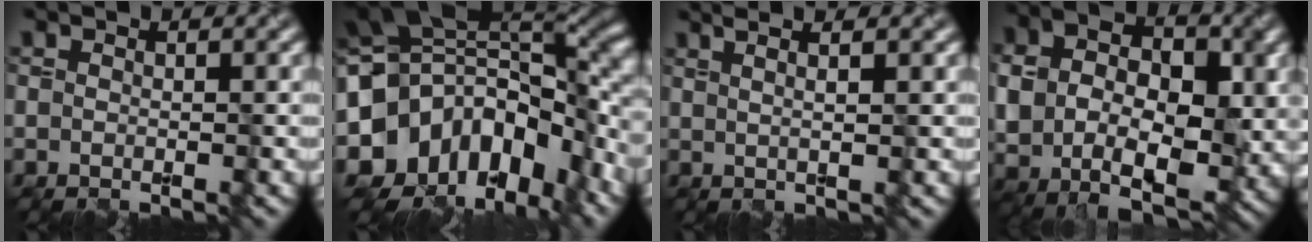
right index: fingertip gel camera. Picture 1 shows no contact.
{"total": 13.8, "force": [-2.4, 9.0, 10.2], "torque": [-0.186, 0.012, -0.046]}
{"total": 4.5, "force": [2.4, 1.9, 3.4], "torque": [-0.021, 0.031, 0.002]}
{"total": 11.0, "force": [0.5, 7.5, 8.1], "torque": [-0.142, -0.009, 0.014]}